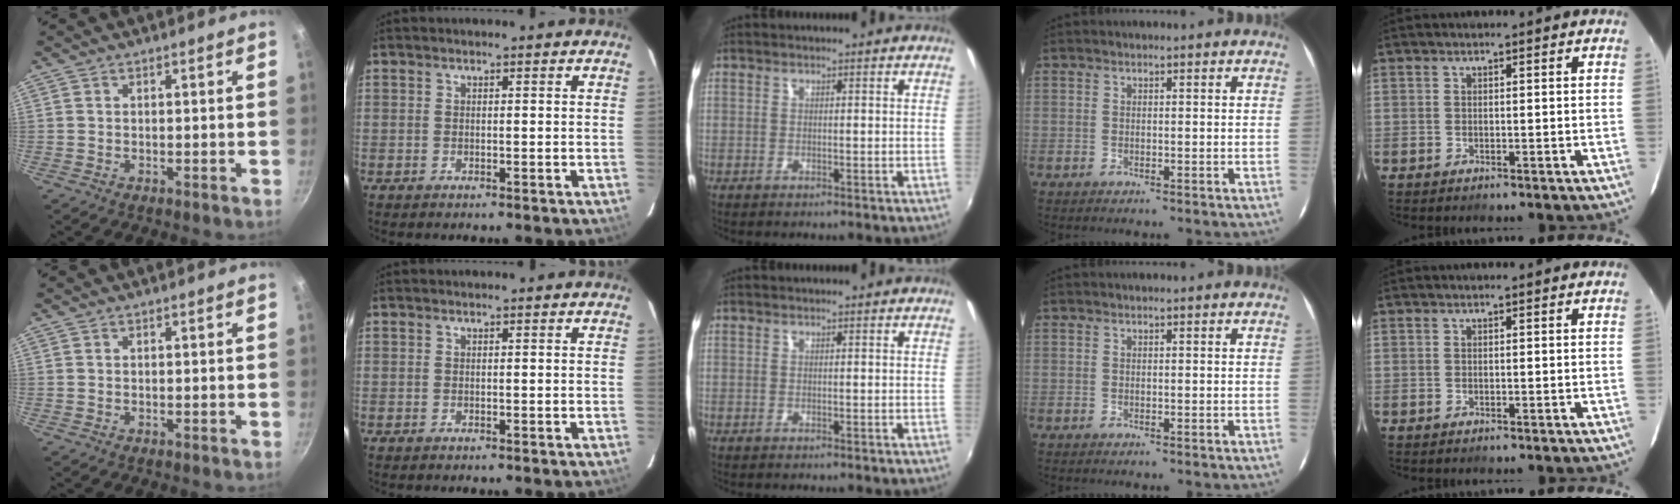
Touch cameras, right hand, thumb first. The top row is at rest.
{}